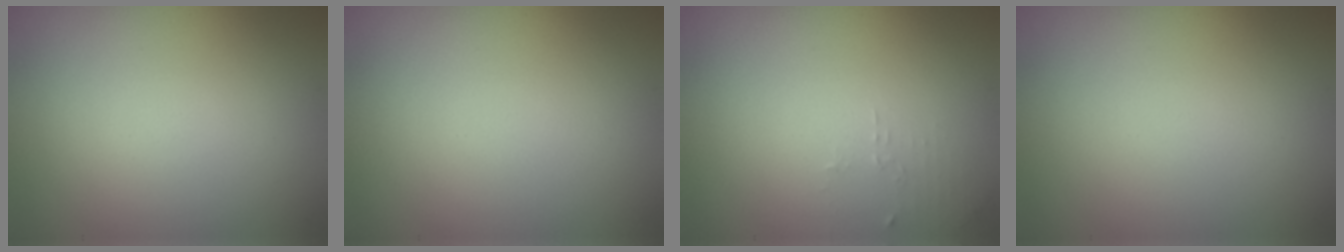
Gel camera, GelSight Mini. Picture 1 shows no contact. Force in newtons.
{"total": 0.0}
{"total": 0.9, "press": 0.9, "slide": 0.3}
{"total": 0.0}